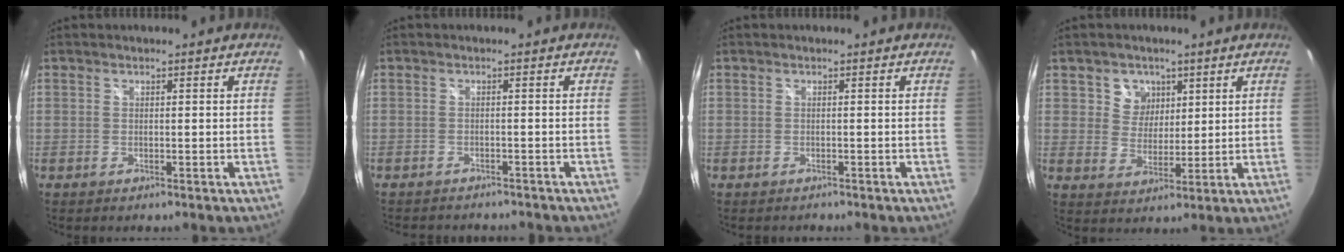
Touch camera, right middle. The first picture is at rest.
{"total": 5.5, "force": [-5.1, 1.3, 1.6], "torque": [-0.040, -0.015, -0.072]}
{"total": 0.5, "force": [-0.5, 0.0, 0.0], "torque": [0.000, -0.002, -0.009]}
{"total": 5.6, "force": [2.6, 4.7, 1.3], "torque": [-0.020, 0.010, 0.052]}